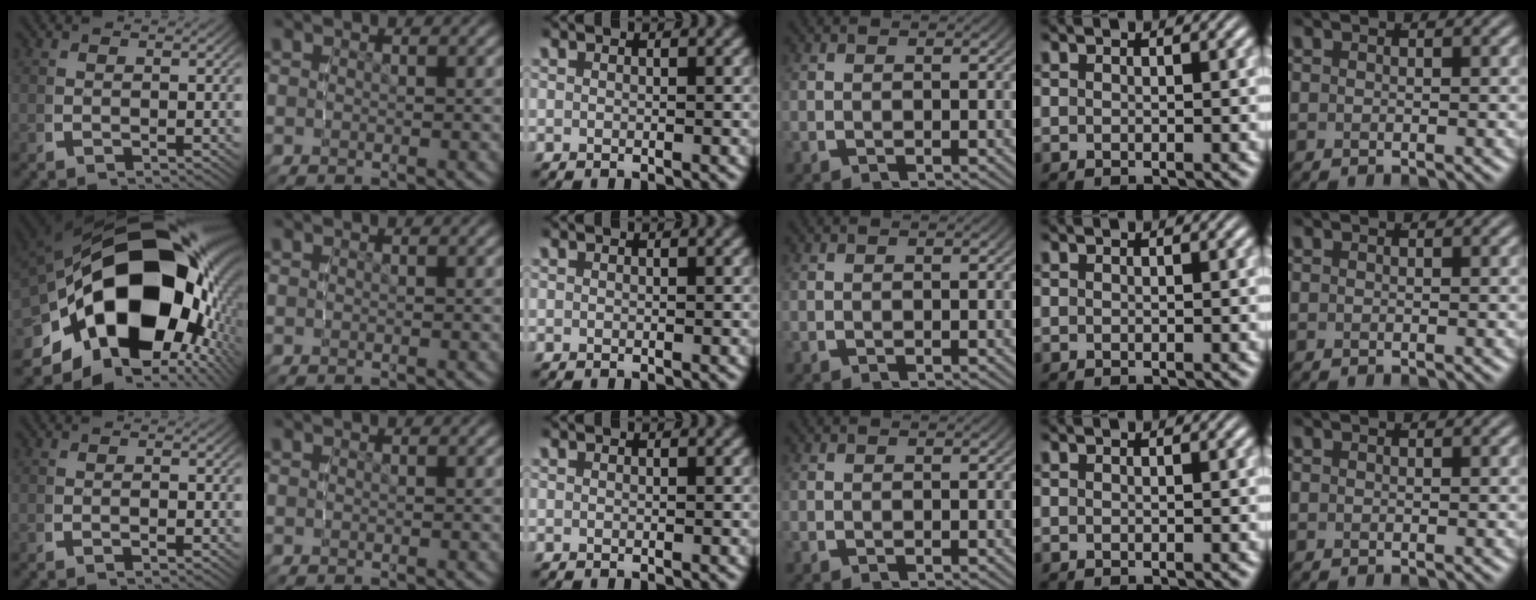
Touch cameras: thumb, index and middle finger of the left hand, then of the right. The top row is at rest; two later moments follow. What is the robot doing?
{"motion": "lift_and_place", "object": "toy banana"}